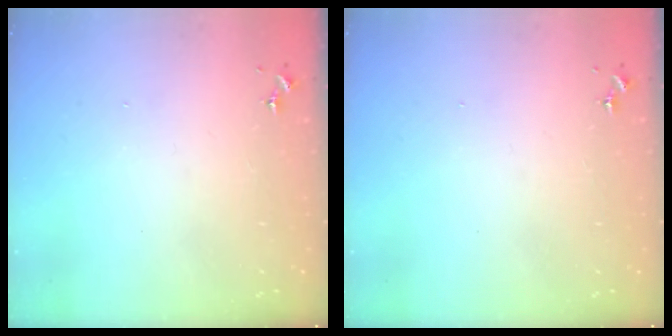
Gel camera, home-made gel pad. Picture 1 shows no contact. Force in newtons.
{"total": 0.0}